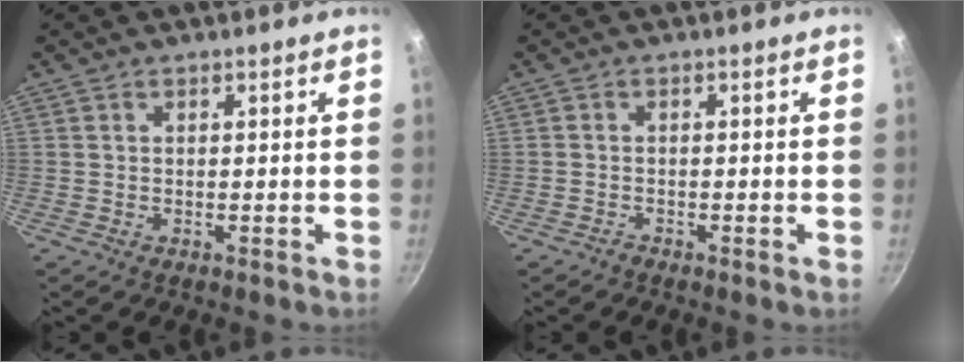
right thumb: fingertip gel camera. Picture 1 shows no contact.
{"total": 0.6, "force": [-0.6, 0.0, 0.2], "torque": [-0.014, 0.006, -0.014]}